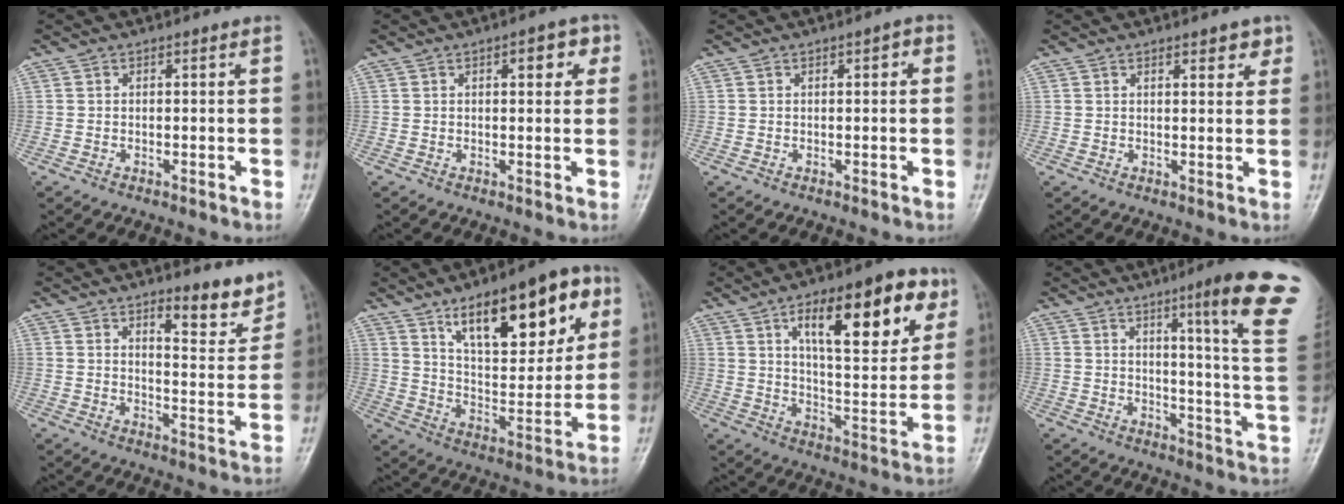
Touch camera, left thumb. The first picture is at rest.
{"total": 4.7, "force": [1.8, 2.1, 3.8], "torque": [-0.032, 0.000, 0.017]}
{"total": 1.8, "force": [0.5, 0.8, 1.5], "torque": [-0.017, 0.004, 0.003]}
{"total": 3.5, "force": [2.1, 1.5, 2.3], "torque": [-0.012, -0.010, 0.026]}
{"total": 8.5, "force": [6.2, 2.5, 5.2], "torque": [-0.046, -0.049, 0.088]}
{"total": 22.1, "force": [11.0, 9.0, 16.9], "torque": [-0.201, -0.034, 0.179]}
{"total": 20.2, "force": [9.6, 7.7, 16.0], "torque": [-0.186, -0.033, 0.147]}
{"total": 17.5, "force": [9.4, 0.8, 14.7], "torque": [-0.172, -0.054, 0.112]}